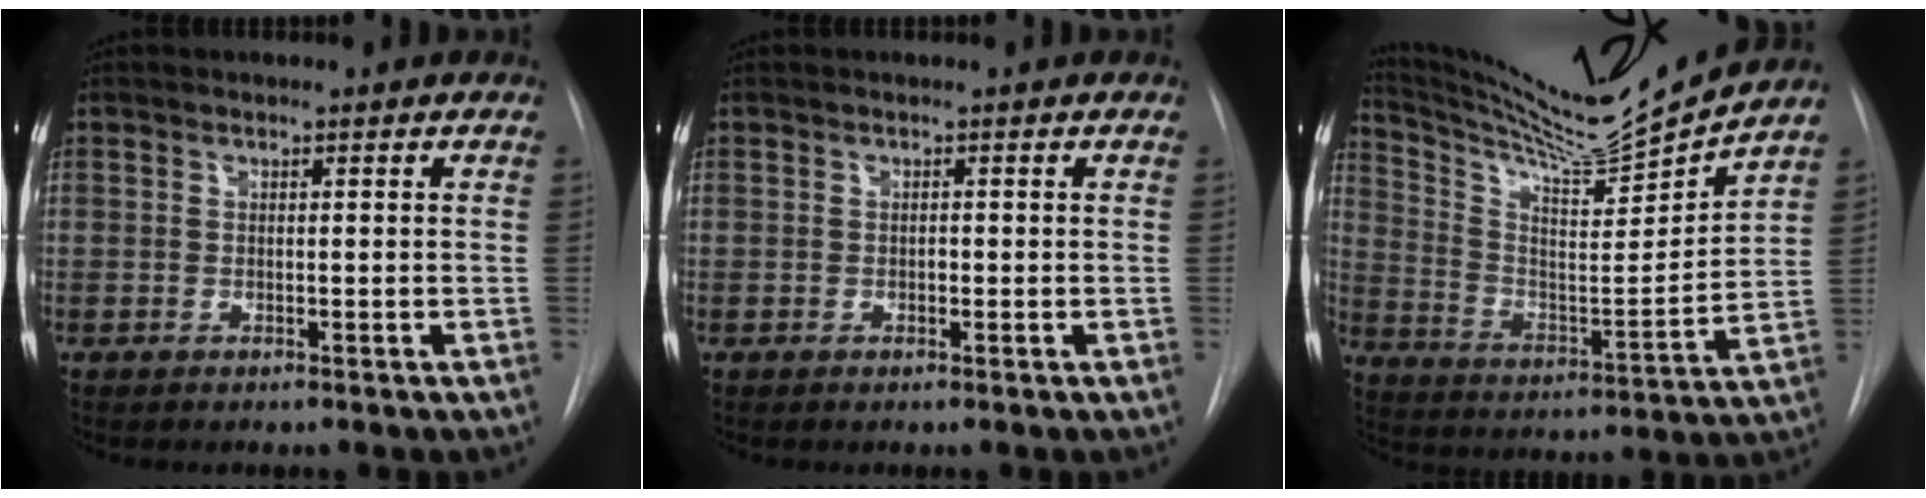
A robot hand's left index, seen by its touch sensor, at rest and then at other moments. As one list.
[{"total": 0.9, "force": [-0.9, 0.2, 0.1], "torque": [-0.001, -0.004, -0.012]}, {"total": 16.3, "force": [15.4, -1.5, 5.1], "torque": [-0.108, -0.056, 0.255]}]